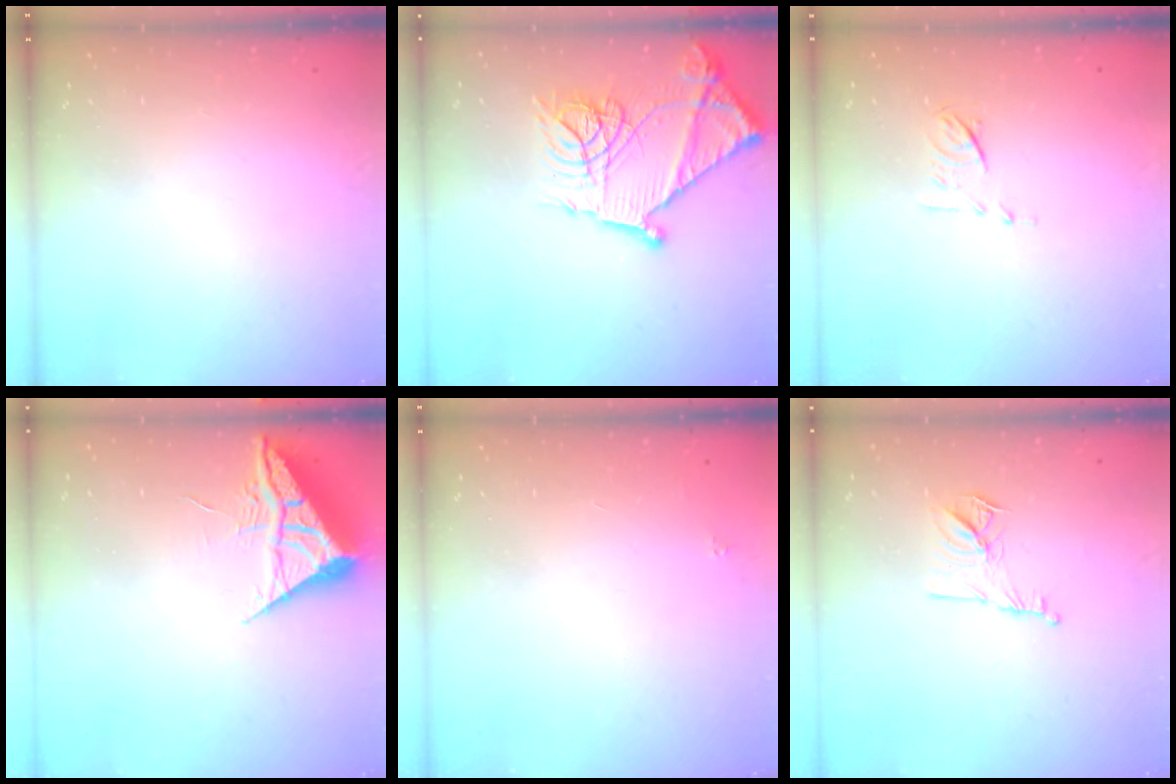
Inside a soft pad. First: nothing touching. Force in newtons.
{"total": 21.3, "press": 21.2, "slide": 1.6}
{"total": 6.3, "press": 6.2, "slide": 1.0}
{"total": 7.0, "press": 7.0, "slide": 0.3}
{"total": 1.6, "press": 1.5, "slide": 0.2}
{"total": 9.6, "press": 9.6, "slide": 0.9}